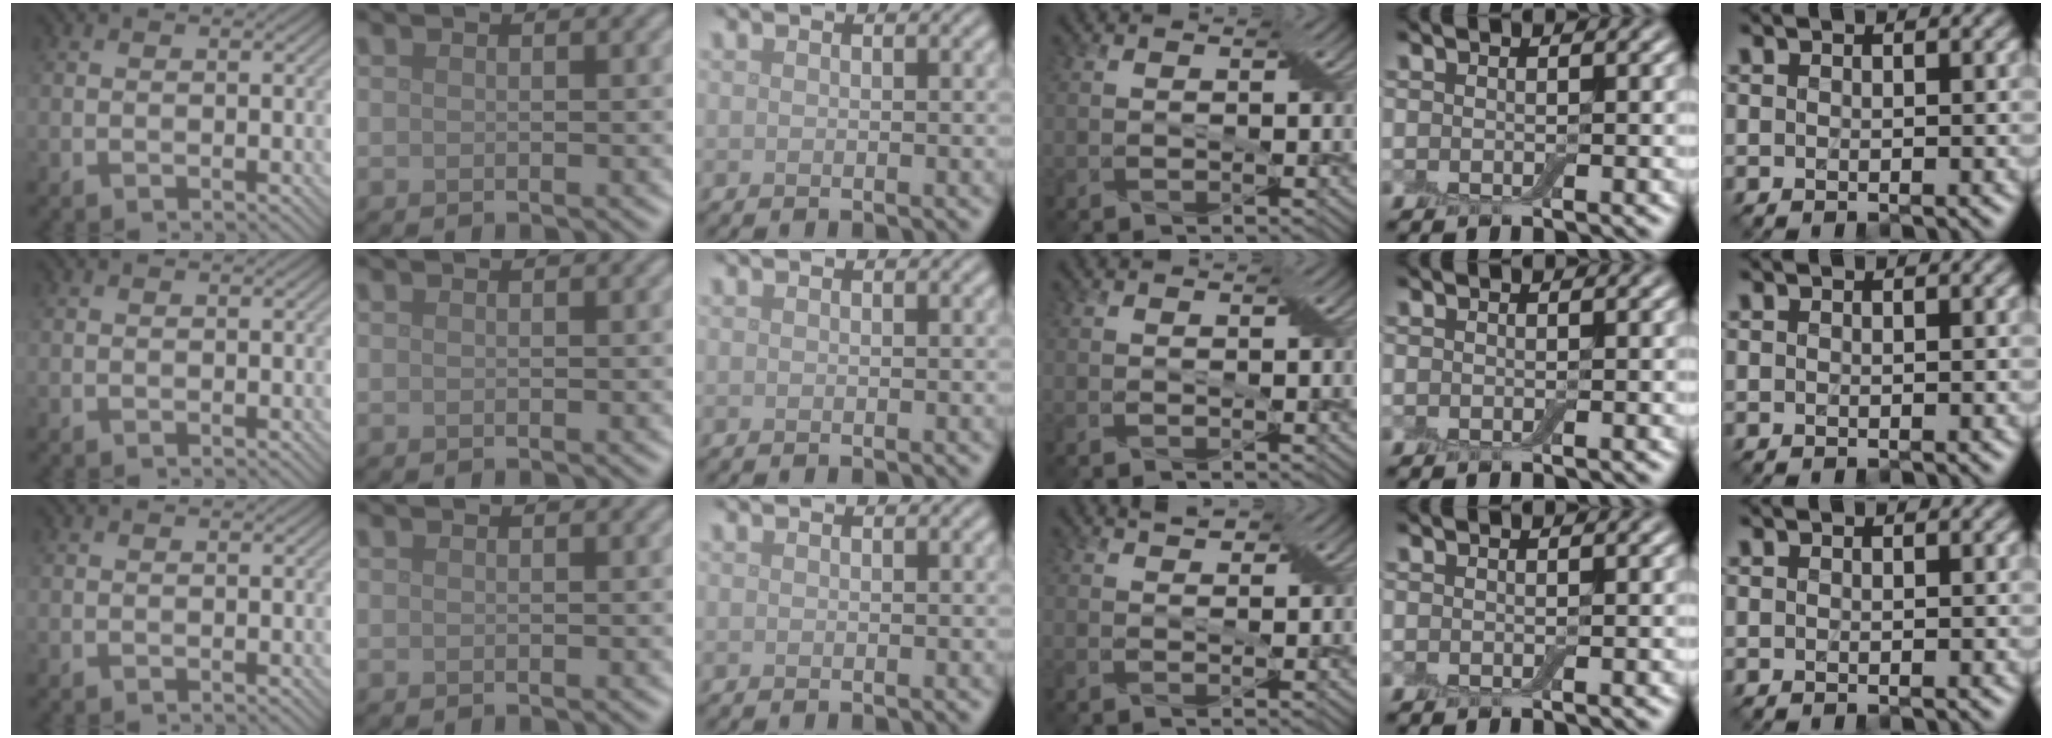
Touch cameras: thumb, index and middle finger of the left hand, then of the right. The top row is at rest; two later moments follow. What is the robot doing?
{"motion": "pour", "object": "cup"}